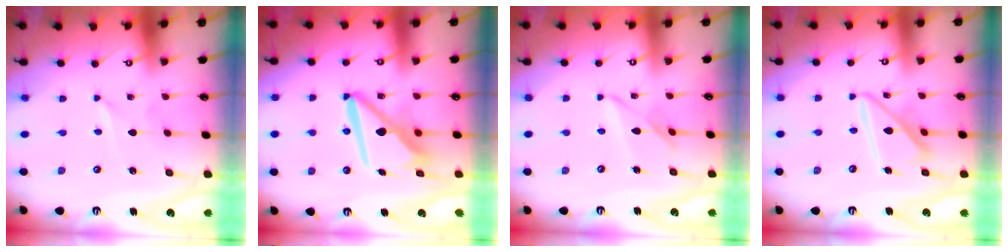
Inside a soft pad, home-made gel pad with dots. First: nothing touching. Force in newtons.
{"total": 13.0, "press": 12.9, "slide": 1.6}
{"total": 7.5, "press": 7.5, "slide": 0.4}
{"total": 14.1, "press": 14.1, "slide": 1.6}